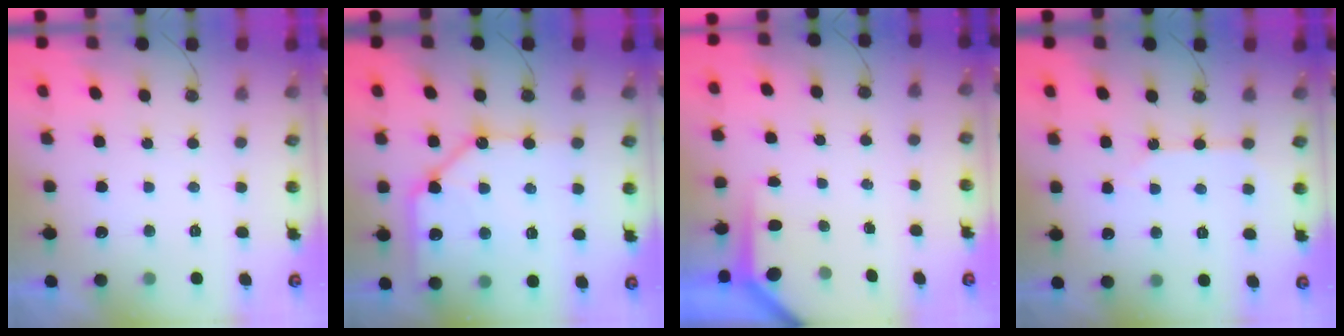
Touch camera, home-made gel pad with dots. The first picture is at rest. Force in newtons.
{"total": 14.5, "press": 14.4, "slide": 1.6}
{"total": 3.9, "press": 3.9, "slide": 0.2}
{"total": 2.5, "press": 2.5, "slide": 0.2}